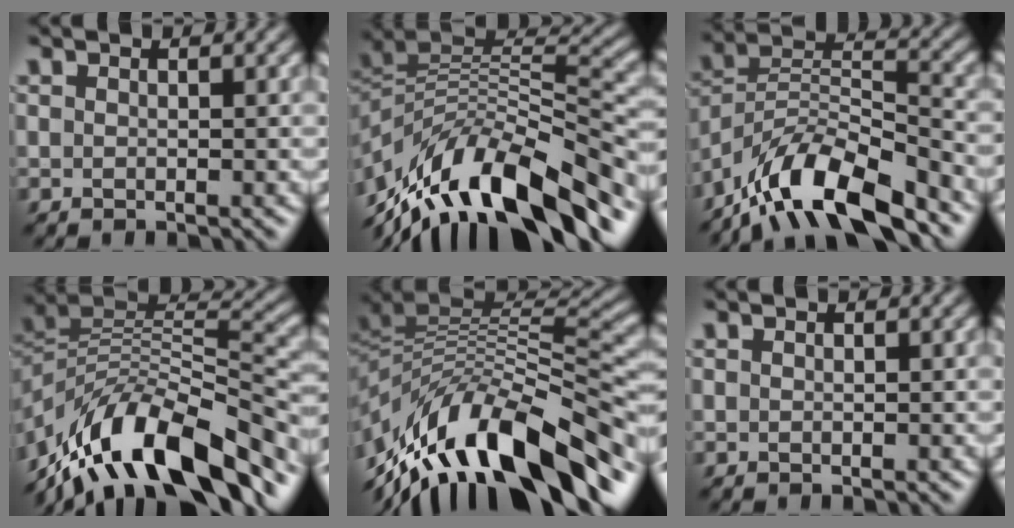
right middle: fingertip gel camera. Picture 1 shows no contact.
{"total": 12.6, "force": [-7.4, 5.4, 8.6], "torque": [-0.150, 0.028, -0.128]}
{"total": 10.9, "force": [-8.3, 3.4, 6.3], "torque": [-0.105, 0.007, -0.164]}
{"total": 12.7, "force": [-8.5, 5.0, 8.1], "torque": [-0.139, 0.027, -0.148]}
{"total": 13.4, "force": [-6.9, 5.9, 9.9], "torque": [-0.174, 0.029, -0.115]}
{"total": 0.0}